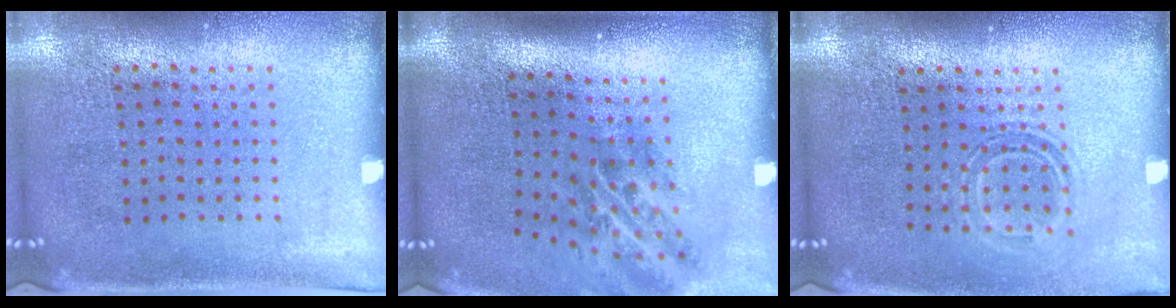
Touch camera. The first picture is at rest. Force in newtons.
{"total": 2.0, "press": 1.3, "slide": 1.6}
{"total": 1.4, "press": 1.0, "slide": 1.0}